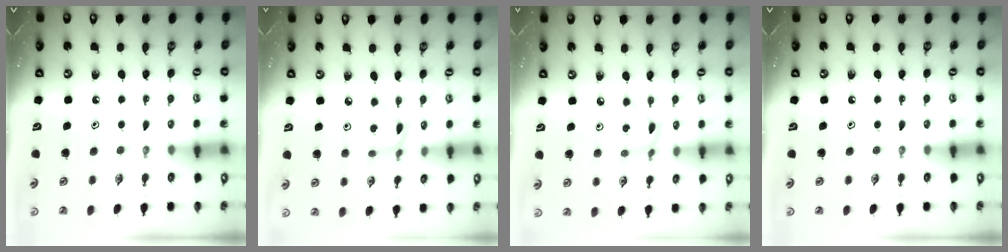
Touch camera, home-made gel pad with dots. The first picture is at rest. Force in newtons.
{"total": 3.3, "press": 3.3, "slide": 0.4}
{"total": 2.9, "press": 2.9, "slide": 0.2}
{"total": 0.0}